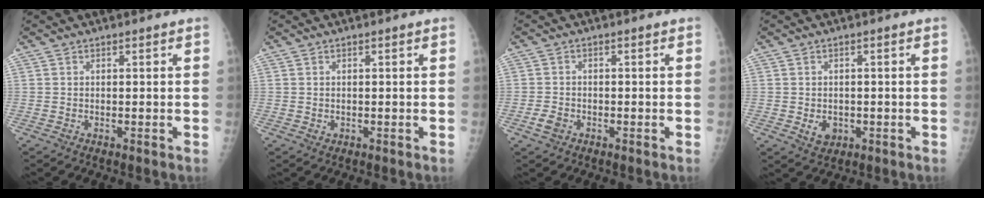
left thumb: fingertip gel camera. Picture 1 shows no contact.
{"total": 0.7, "force": [0.1, 0.6, 0.3], "torque": [-0.001, 0.000, 0.003]}
{"total": 2.5, "force": [-1.2, 1.8, 1.3], "torque": [-0.021, 0.003, -0.021]}
{"total": 3.3, "force": [-0.7, 2.7, 1.8], "torque": [-0.016, 0.000, -0.001]}